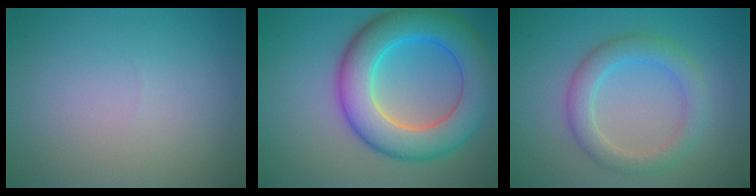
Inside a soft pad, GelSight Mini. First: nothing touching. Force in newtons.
{"total": 9.4, "press": 9.4, "slide": 0.2}
{"total": 3.6, "press": 3.6, "slide": 0.2}